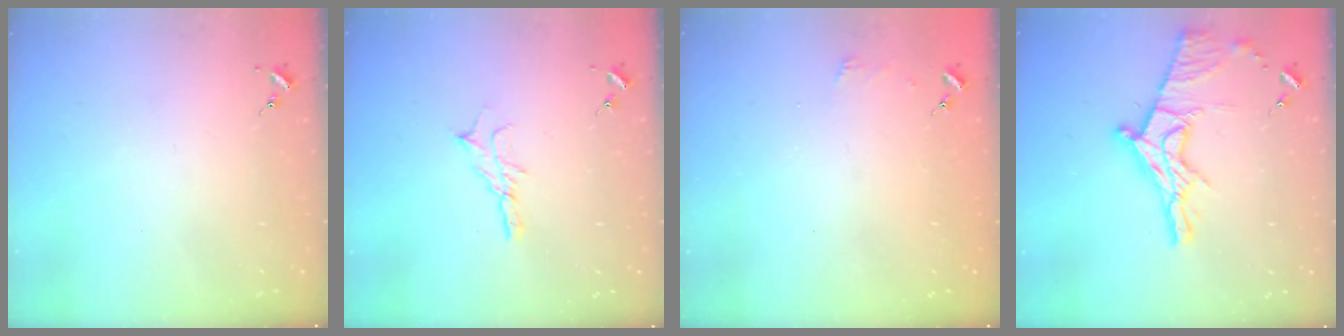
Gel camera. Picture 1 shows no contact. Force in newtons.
{"total": 7.3, "press": 7.3, "slide": 0.4}
{"total": 2.4, "press": 2.4, "slide": 0.2}
{"total": 18.9, "press": 18.9, "slide": 1.3}